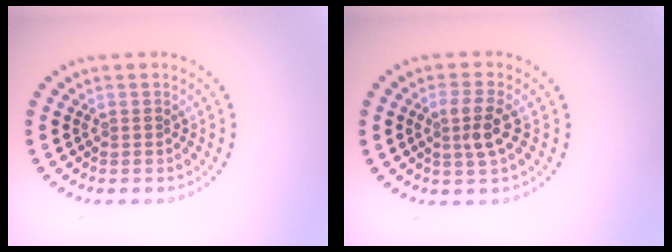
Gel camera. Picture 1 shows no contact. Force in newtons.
{"total": 2.6, "press": 2.4, "slide": 1.1}